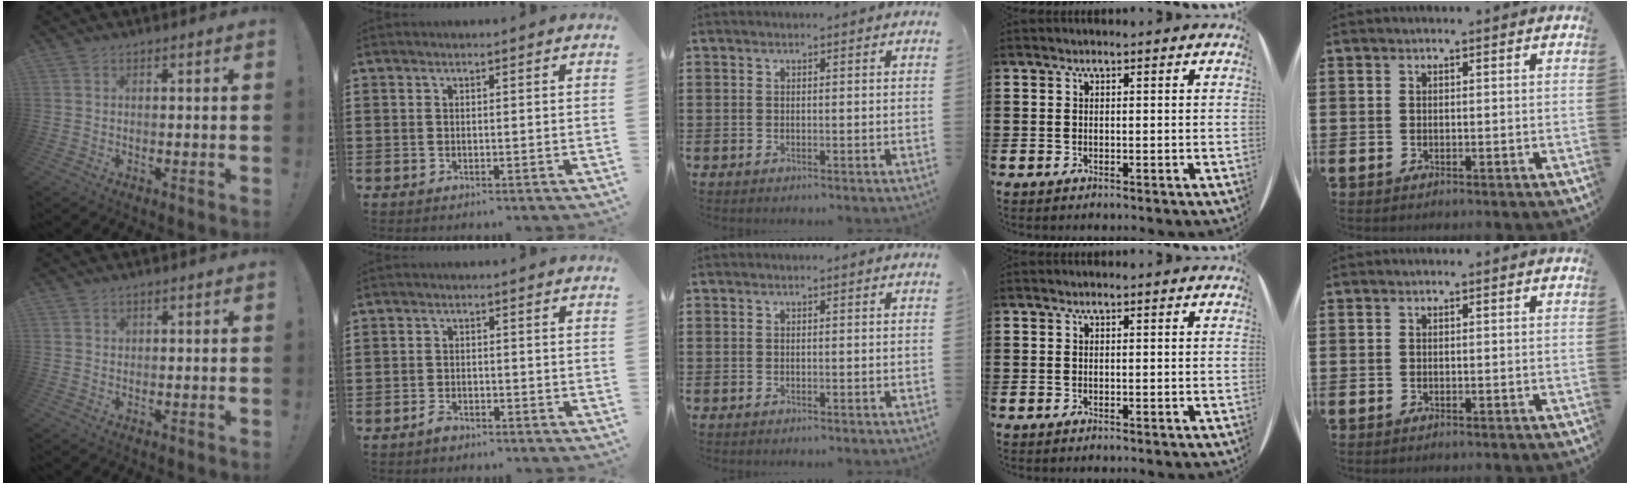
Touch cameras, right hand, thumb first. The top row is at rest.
{"thumb": {"total": 0.8, "force": [0.4, 0.7, 0.0], "torque": [0.007, -0.002, 0.007]}, "index": {"total": 1.5, "force": [-1.3, 0.7, 0.6], "torque": [-0.014, -0.002, -0.025]}}